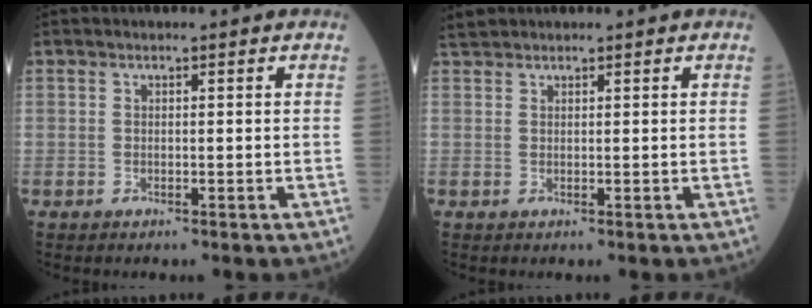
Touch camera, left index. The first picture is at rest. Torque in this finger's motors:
{"motor_torque": [-0.30, -0.34, 0.05, 0.05]}